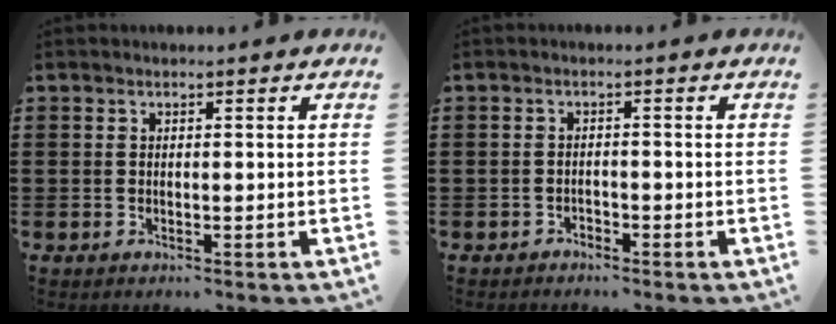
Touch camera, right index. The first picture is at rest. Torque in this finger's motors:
{"motor_torque": [-1.05, 1.09, 0.03, -0.01]}